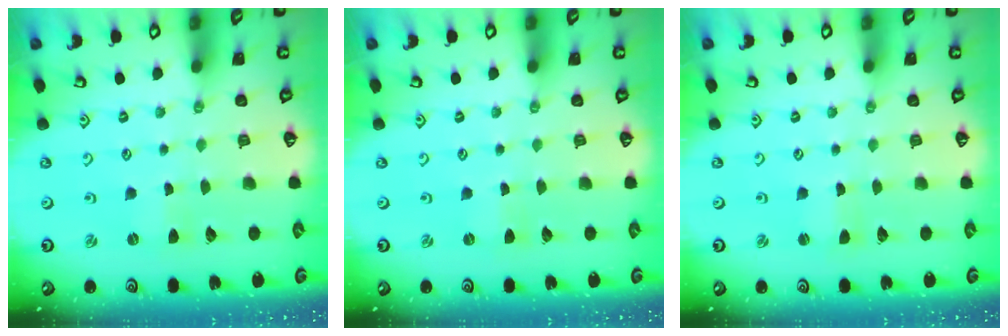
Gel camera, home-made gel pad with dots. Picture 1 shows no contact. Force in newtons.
{"total": 0.0}
{"total": 0.8, "press": 0.8, "slide": 0.3}